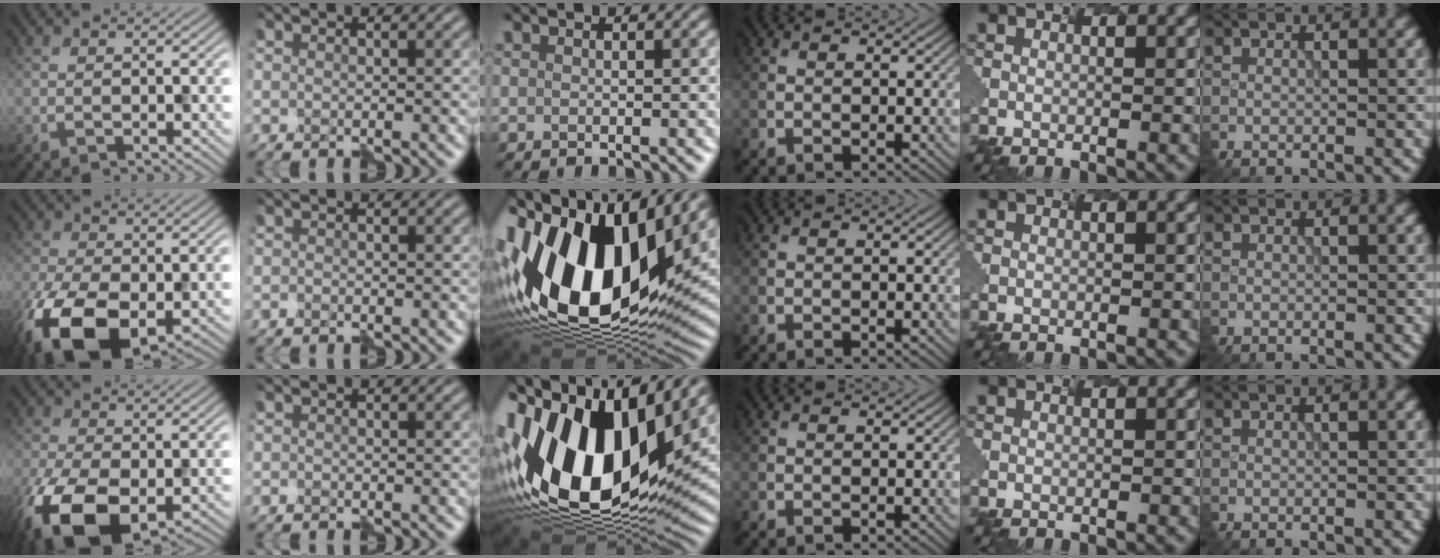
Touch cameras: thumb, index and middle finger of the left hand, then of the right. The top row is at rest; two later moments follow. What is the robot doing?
{"motion": "disassemble", "object": "velcro strap"}